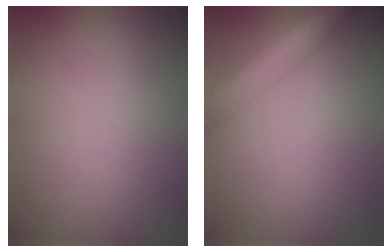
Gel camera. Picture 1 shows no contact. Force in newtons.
{"total": 6.8, "press": 6.8, "slide": 0.3}